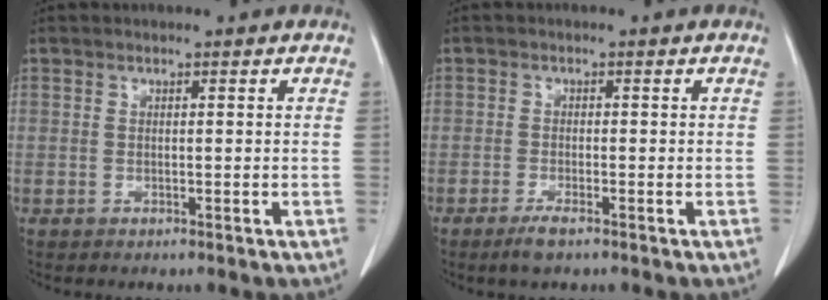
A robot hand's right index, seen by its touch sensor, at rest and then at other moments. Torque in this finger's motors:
{"motor_torque": [0.29, -0.20, 0.06, 0.04]}